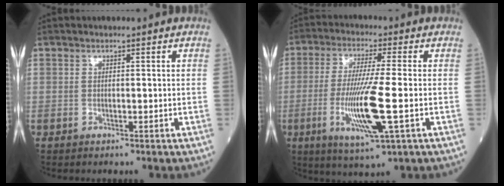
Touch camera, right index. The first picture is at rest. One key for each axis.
{"total": 11.4, "fx": -2.7, "fy": 0.2, "fz": 11.1, "tx": -0.222, "ty": -0.021, "tz": -0.052}